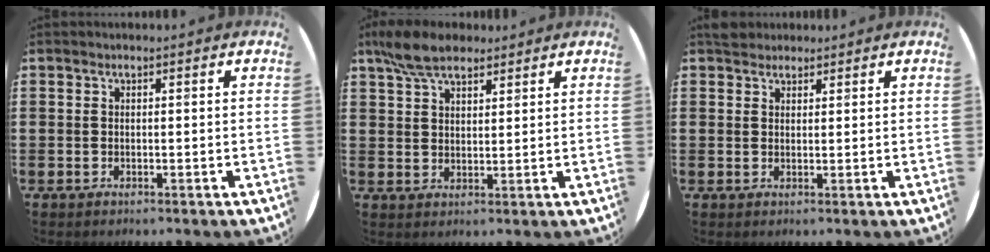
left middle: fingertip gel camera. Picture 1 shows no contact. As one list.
[{"total": 6.5, "force": [5.2, 2.7, 2.9], "torque": [-0.071, 0.001, 0.098]}, {"total": 2.1, "force": [1.9, 0.8, 0.0], "torque": [0.003, 0.003, 0.037]}]